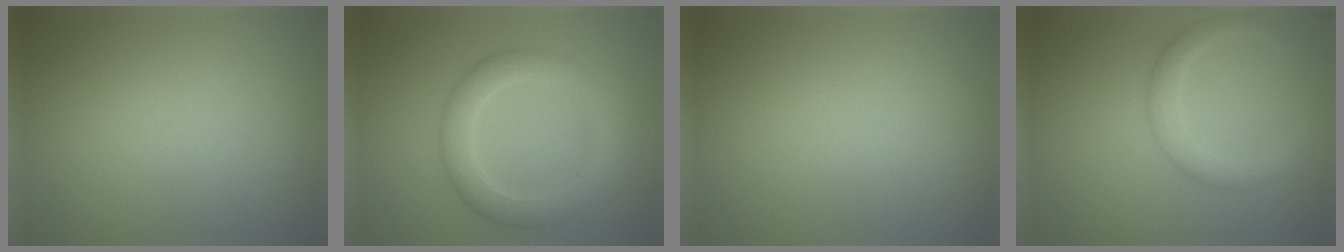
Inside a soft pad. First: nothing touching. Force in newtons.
{"total": 4.1, "press": 4.1, "slide": 0.0}
{"total": 0.0}
{"total": 3.0, "press": 3.0, "slide": 0.1}